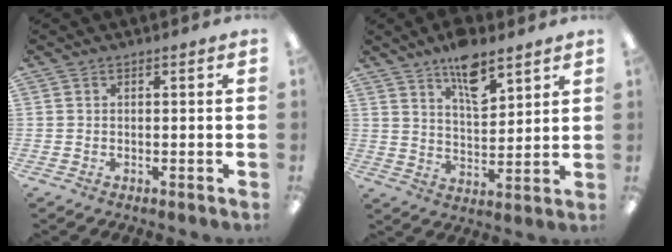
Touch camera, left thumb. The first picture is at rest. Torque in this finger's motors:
{"motor_torque": [1.26, 0.89, 0.79, -0.80, 0.24]}